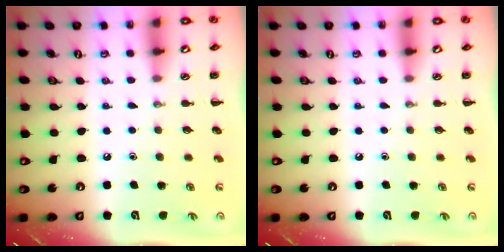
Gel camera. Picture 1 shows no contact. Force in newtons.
{"total": 0.0}